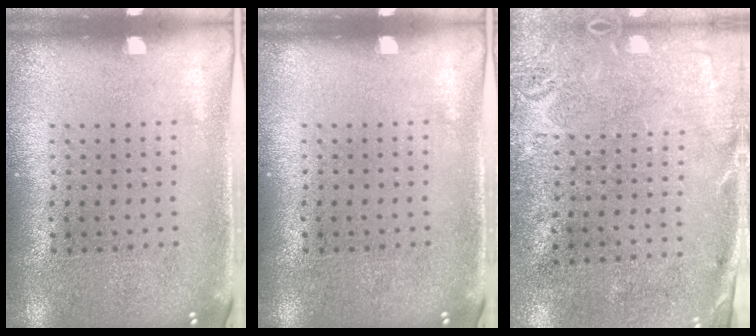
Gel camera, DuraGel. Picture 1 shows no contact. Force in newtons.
{"total": 0.0}
{"total": 2.8, "press": 2.2, "slide": 1.7}